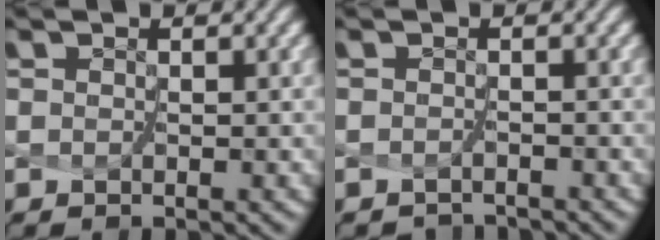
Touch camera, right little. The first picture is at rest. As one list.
[{"total": 2.1, "force": [-2.0, 0.1, -0.4], "torque": [0.008, -0.011, -0.038]}]